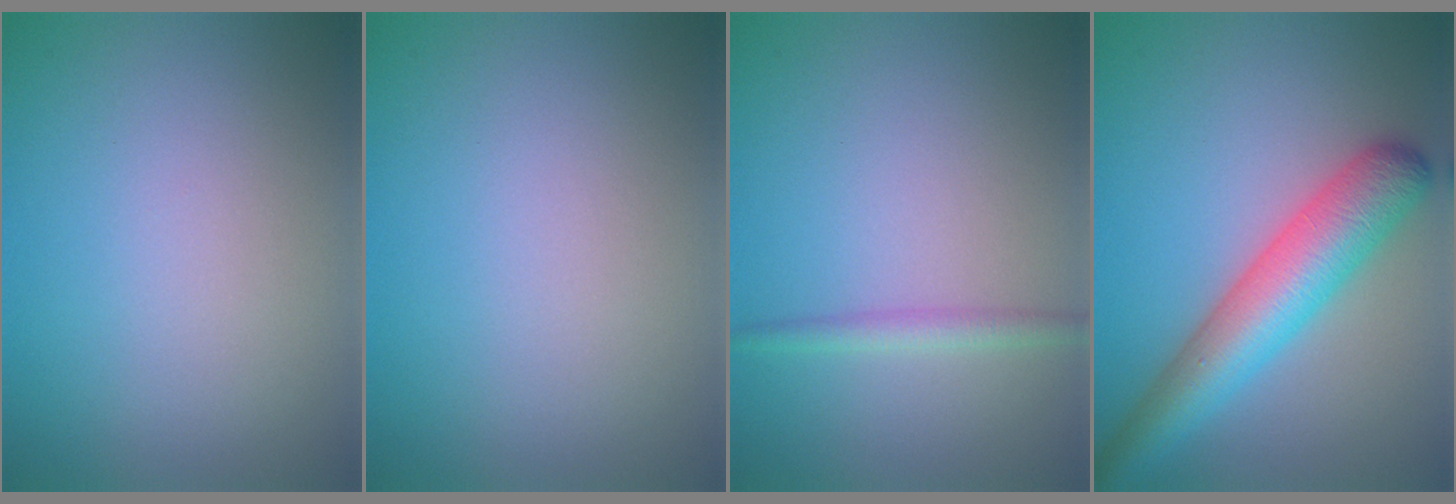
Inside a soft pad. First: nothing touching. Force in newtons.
{"total": 0.0}
{"total": 1.7, "press": 1.7, "slide": 0.1}
{"total": 7.2, "press": 7.2, "slide": 0.3}